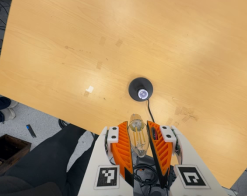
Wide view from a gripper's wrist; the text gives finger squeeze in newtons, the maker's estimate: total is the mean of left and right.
{"total": 12.4, "left": 12.5, "right": 12.2}